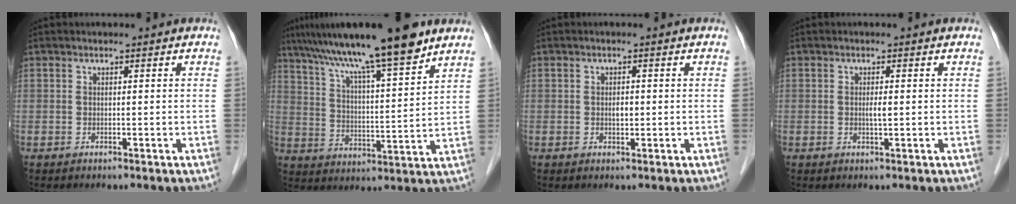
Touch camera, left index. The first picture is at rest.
{"total": 16.9, "force": [12.9, 0.4, 11.0], "torque": [-0.181, 0.020, 0.212]}
{"total": 1.3, "force": [0.0, 0.7, 1.1], "torque": [-0.020, 0.001, 0.001]}
{"total": 1.2, "force": [0.0, 0.1, 1.2], "torque": [-0.024, -0.001, 0.001]}